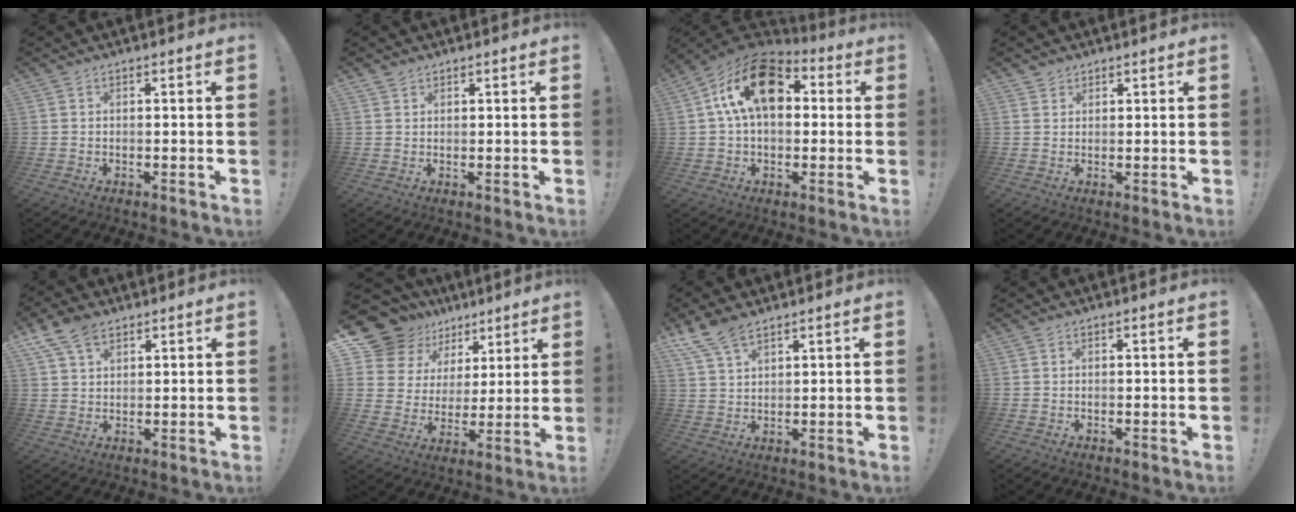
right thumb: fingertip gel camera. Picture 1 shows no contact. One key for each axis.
{"total": 1.3, "fx": 1.0, "fy": 0.7, "fz": 0.3, "tx": -0.003, "ty": -0.002, "tz": 0.020}
{"total": 18.3, "fx": 5.2, "fy": 10.9, "fz": 13.8, "tx": -0.234, "ty": 0.003, "tz": 0.090}
{"total": 1.8, "fx": 1.3, "fy": 1.2, "fz": 0.0, "tx": -0.001, "ty": -0.004, "tz": 0.025}
{"total": 8.1, "fx": 5.1, "fy": 4.6, "fz": 4.3, "tx": -0.082, "ty": -0.011, "tz": 0.100}
{"total": 14.2, "fx": 9.3, "fy": 9.9, "fz": 3.9, "tx": -0.073, "ty": -0.064, "tz": 0.190}
{"total": 7.7, "fx": 5.8, "fy": 3.2, "fz": 3.9, "tx": -0.076, "ty": -0.025, "tz": 0.112}
{"total": 0.0}